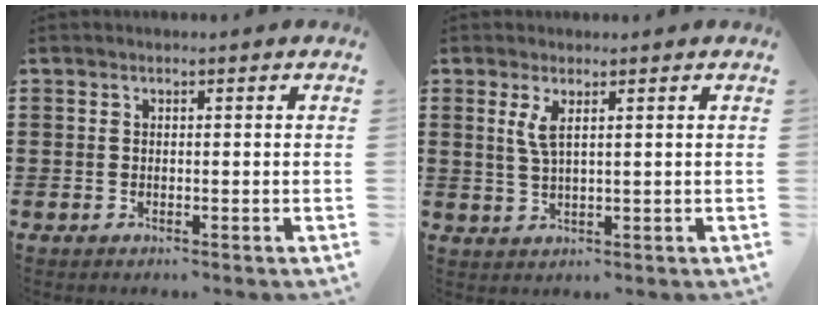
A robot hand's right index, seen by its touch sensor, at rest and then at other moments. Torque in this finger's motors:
{"motor_torque": [0.71, 0.39, 0.12, 0.08]}